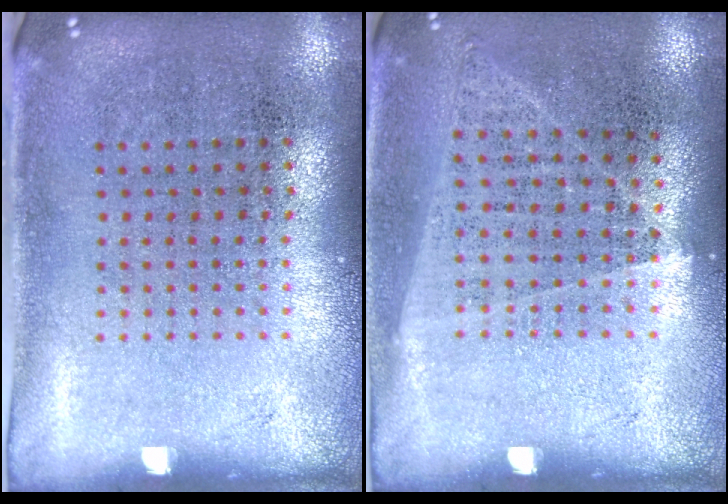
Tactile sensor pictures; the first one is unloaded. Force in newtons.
{"total": 1.0, "press": 0.9, "slide": 0.4}